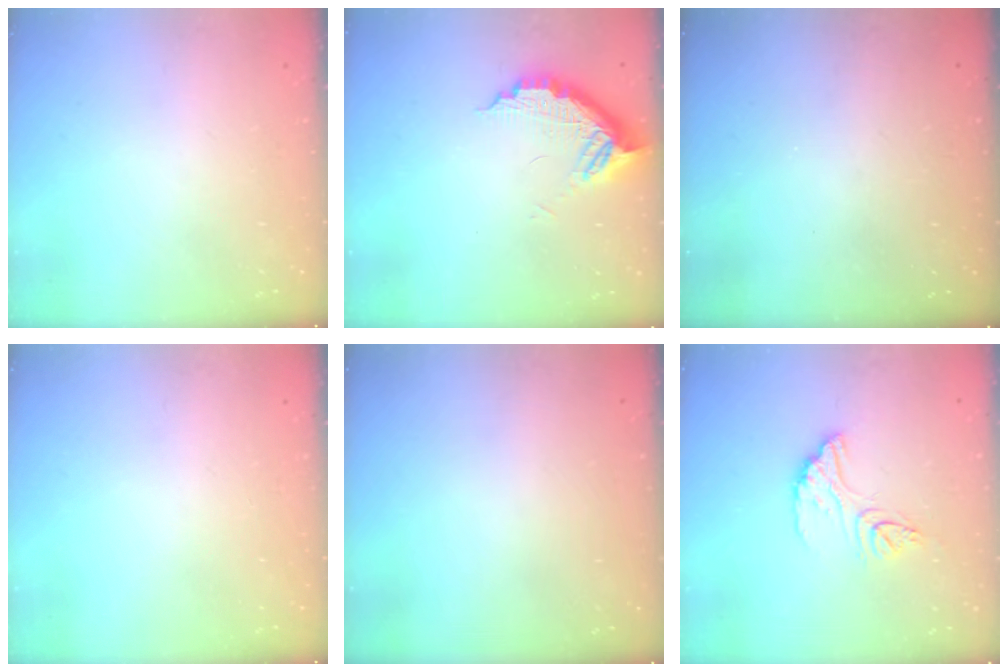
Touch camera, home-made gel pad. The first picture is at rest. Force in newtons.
{"total": 10.5, "press": 10.5, "slide": 0.9}
{"total": 3.2, "press": 3.2, "slide": 0.1}
{"total": 0.0}
{"total": 3.0, "press": 3.0, "slide": 0.1}
{"total": 12.5, "press": 12.4, "slide": 1.0}